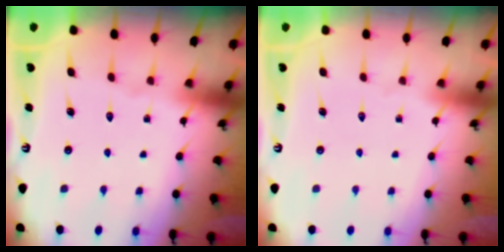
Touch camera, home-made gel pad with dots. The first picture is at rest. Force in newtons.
{"total": 0.0}